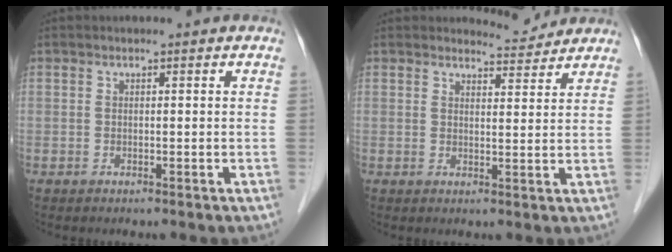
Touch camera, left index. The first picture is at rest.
{"total": 3.4, "force": [3.3, 0.3, -0.6], "torque": [-0.002, -0.011, 0.048]}